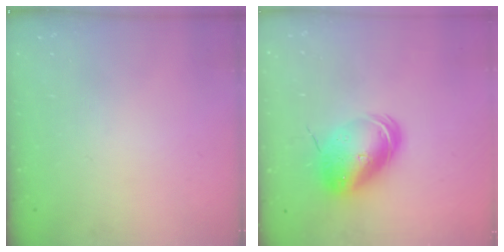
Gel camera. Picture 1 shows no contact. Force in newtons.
{"total": 10.9, "press": 10.7, "slide": 2.0}